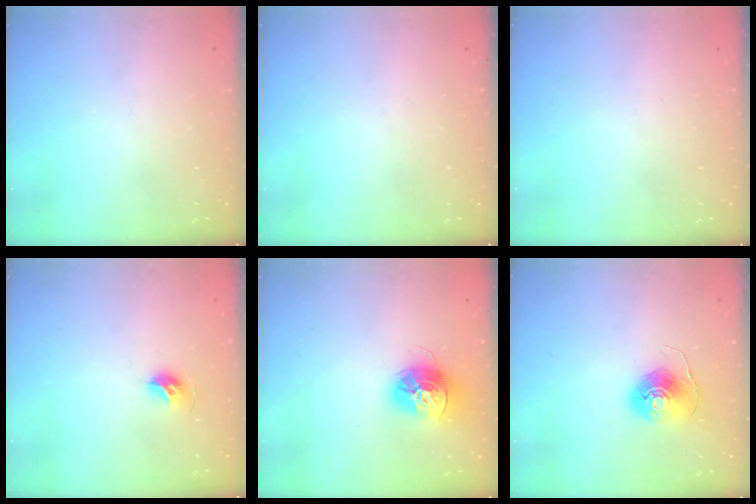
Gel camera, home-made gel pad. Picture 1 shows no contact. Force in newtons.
{"total": 0.0}
{"total": 0.0}
{"total": 6.2, "press": 6.1, "slide": 1.2}
{"total": 14.6, "press": 14.5, "slide": 1.3}
{"total": 8.5, "press": 8.4, "slide": 0.3}